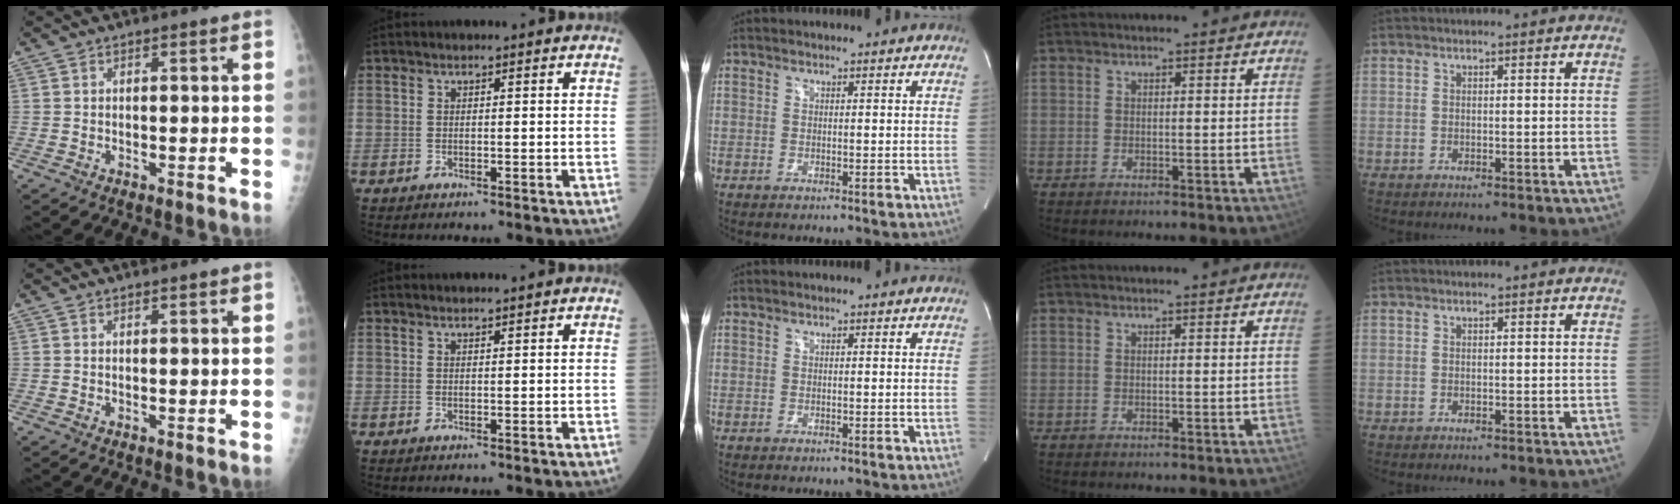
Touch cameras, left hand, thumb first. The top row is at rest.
{"thumb": {"total": 0.7, "force": [0.6, 0.1, 0.3], "torque": [-0.005, -0.003, 0.011]}, "index": {"total": 1.7, "force": [1.6, 0.0, 0.6], "torque": [-0.007, 0.012, 0.025]}}